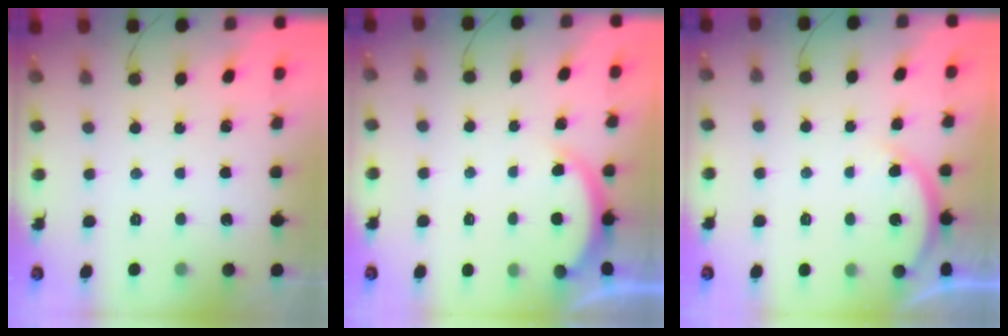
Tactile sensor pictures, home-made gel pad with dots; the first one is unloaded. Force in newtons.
{"total": 2.6, "press": 2.6, "slide": 0.5}
{"total": 3.9, "press": 3.8, "slide": 0.5}